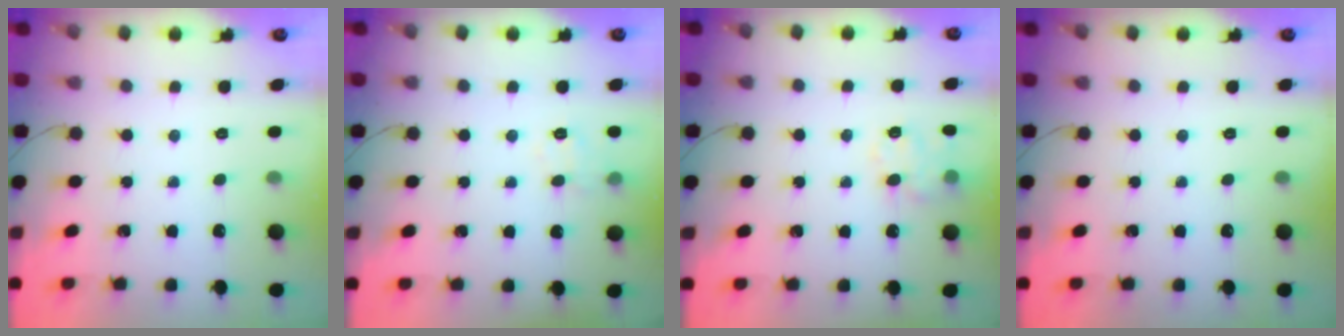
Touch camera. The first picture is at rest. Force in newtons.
{"total": 7.8, "press": 7.8, "slide": 0.9}
{"total": 11.6, "press": 11.5, "slide": 1.7}
{"total": 0.0}